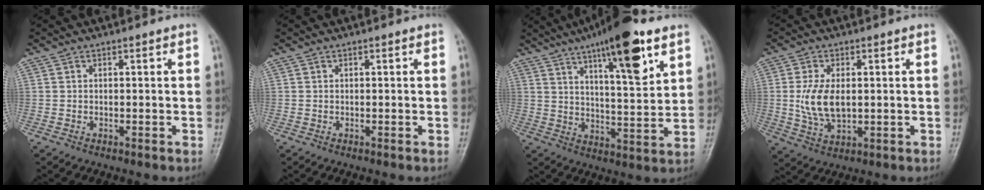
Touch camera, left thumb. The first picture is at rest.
{"total": 0.0}
{"total": 17.3, "force": [9.8, 4.3, 13.6], "torque": [-0.192, -0.038, 0.154]}
{"total": 8.3, "force": [0.4, 4.7, 6.9], "torque": [-0.137, -0.007, 0.013]}